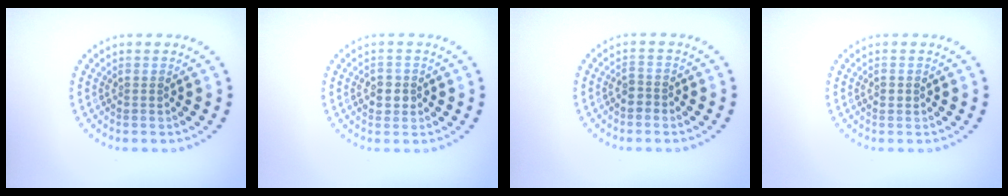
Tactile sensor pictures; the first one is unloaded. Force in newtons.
{"total": 1.7, "press": 1.7, "slide": 0.2}
{"total": 1.1, "press": 0.9, "slide": 0.6}
{"total": 0.9, "press": 0.9, "slide": 0.0}